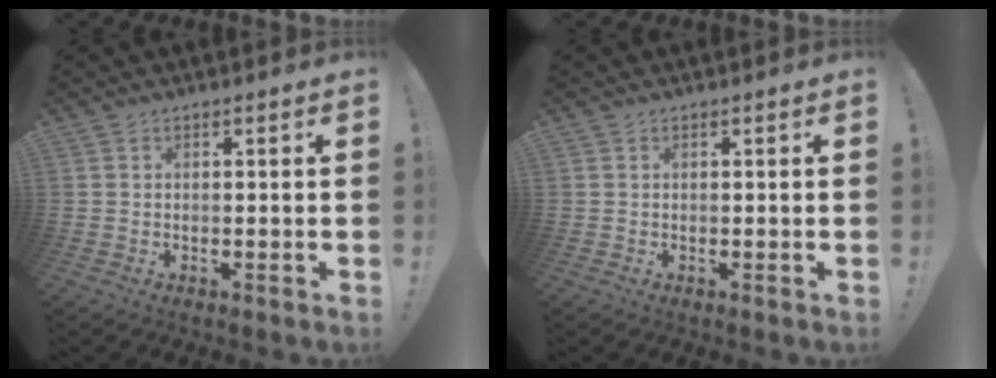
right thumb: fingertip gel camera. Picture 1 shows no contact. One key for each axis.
{"total": 0.0}